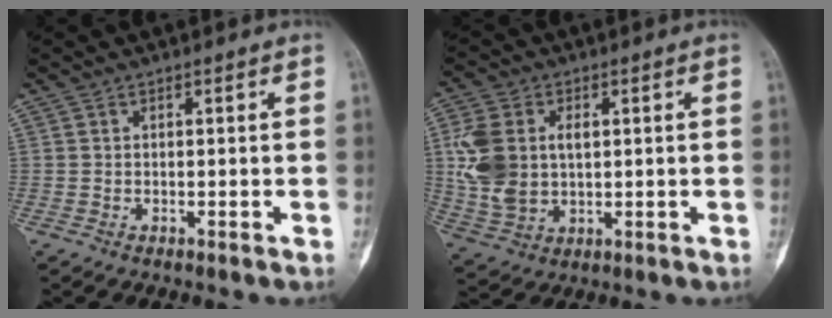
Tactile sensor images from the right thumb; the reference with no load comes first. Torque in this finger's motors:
{"motor_torque": [1.27, 1.41, 1.25, 0.06, 0.22]}